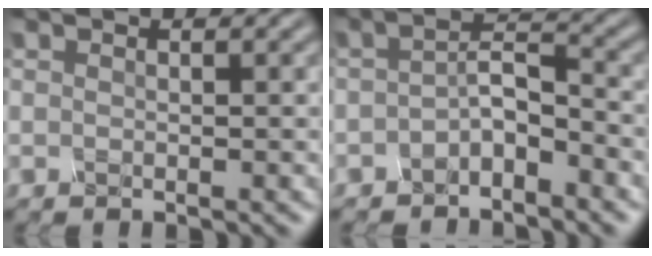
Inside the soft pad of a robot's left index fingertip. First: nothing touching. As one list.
[{"total": 2.6, "force": [-1.7, 0.7, 1.8], "torque": [-0.036, 0.009, -0.034]}]